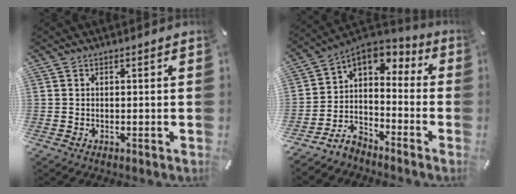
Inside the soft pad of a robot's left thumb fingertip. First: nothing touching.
{"total": 6.9, "force": [-3.2, 5.7, 2.2], "torque": [-0.056, 0.008, -0.059]}